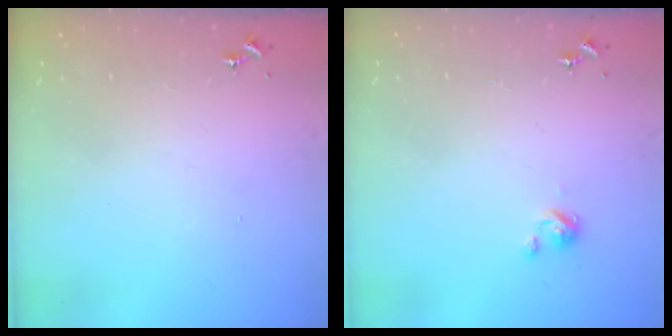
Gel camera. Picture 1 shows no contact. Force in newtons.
{"total": 2.7, "press": 2.7, "slide": 0.3}